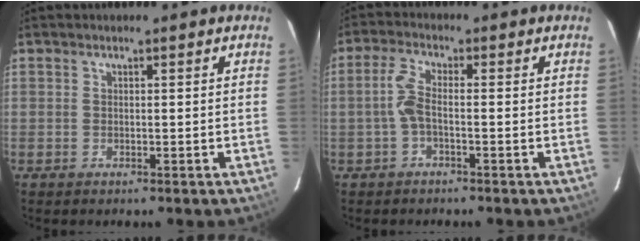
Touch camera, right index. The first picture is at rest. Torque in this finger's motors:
{"motor_torque": [0.24, 0.05, 0.24, 0.07]}